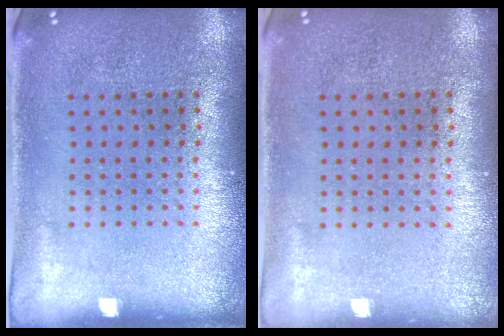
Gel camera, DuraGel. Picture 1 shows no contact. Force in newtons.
{"total": 0.0}